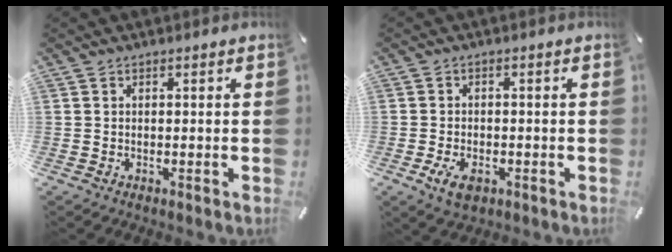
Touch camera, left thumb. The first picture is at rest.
{"total": 4.1, "force": [-1.8, 2.5, 2.7], "torque": [-0.066, 0.001, -0.035]}